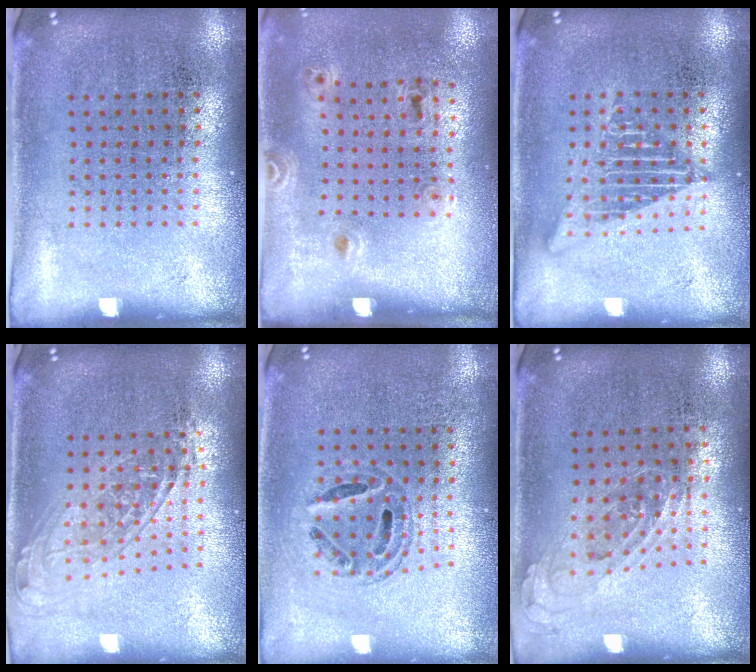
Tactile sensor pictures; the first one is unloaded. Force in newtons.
{"total": 1.3, "press": 0.8, "slide": 1.1}
{"total": 2.7, "press": 2.7, "slide": 0.3}
{"total": 1.6, "press": 1.3, "slide": 0.9}
{"total": 0.6, "press": 0.6, "slide": 0.2}
{"total": 0.8, "press": 0.7, "slide": 0.3}